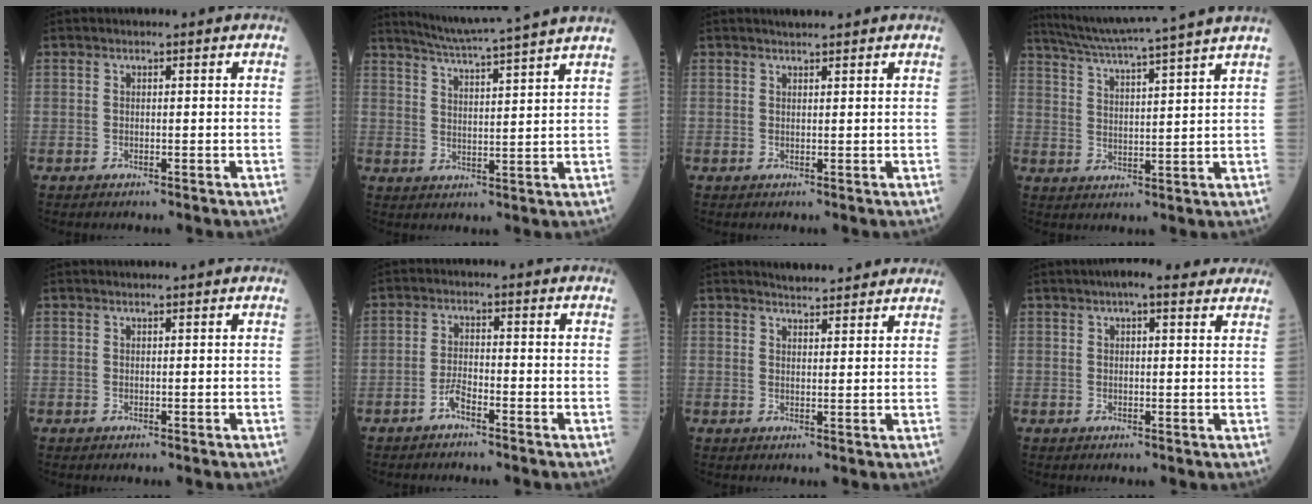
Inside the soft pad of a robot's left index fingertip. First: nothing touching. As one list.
[{"total": 14.5, "force": [13.1, -2.0, 6.0], "torque": [-0.109, -0.013, 0.181]}, {"total": 1.6, "force": [1.5, -0.1, 0.6], "torque": [-0.009, 0.009, 0.029]}, {"total": 16.0, "force": [14.1, -2.3, 7.2], "torque": [-0.132, -0.012, 0.202]}, {"total": 1.3, "force": [1.2, -0.2, 0.5], "torque": [-0.006, 0.010, 0.022]}, {"total": 2.5, "force": [-1.9, 0.4, 1.5], "torque": [-0.032, 0.000, -0.038]}, {"total": 6.4, "force": [6.0, 1.1, 1.8], "torque": [-0.027, 0.016, 0.074]}, {"total": 7.5, "force": [5.9, 1.9, 4.4], "torque": [-0.057, 0.034, 0.074]}]